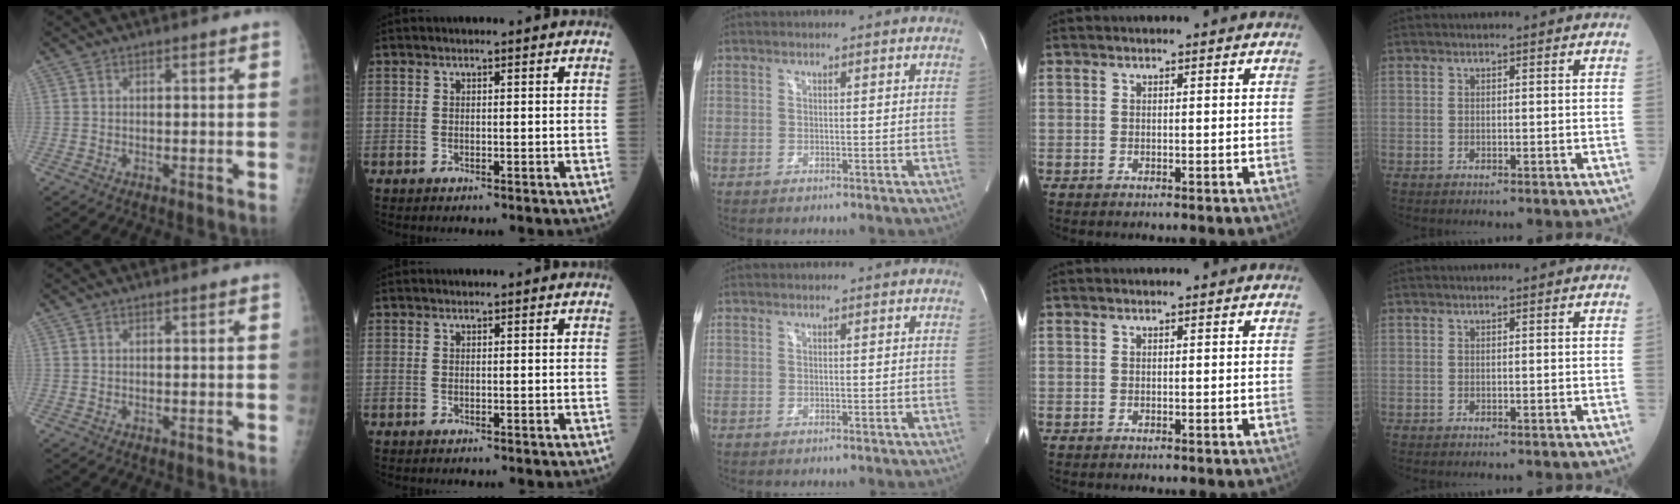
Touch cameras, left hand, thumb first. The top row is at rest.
{}